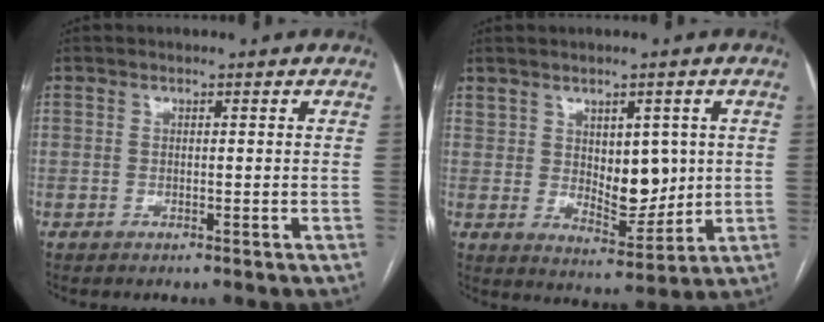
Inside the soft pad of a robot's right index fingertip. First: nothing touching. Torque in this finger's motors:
{"motor_torque": [0.12, 0.18, 0.17, 0.02]}